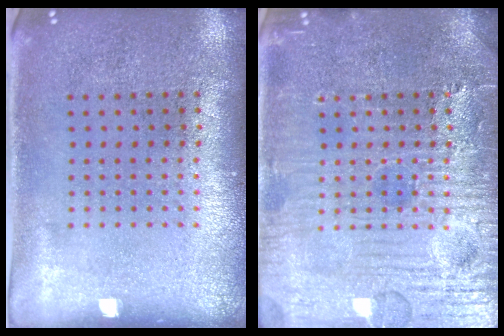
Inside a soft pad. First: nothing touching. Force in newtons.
{"total": 6.8, "press": 6.7, "slide": 0.7}